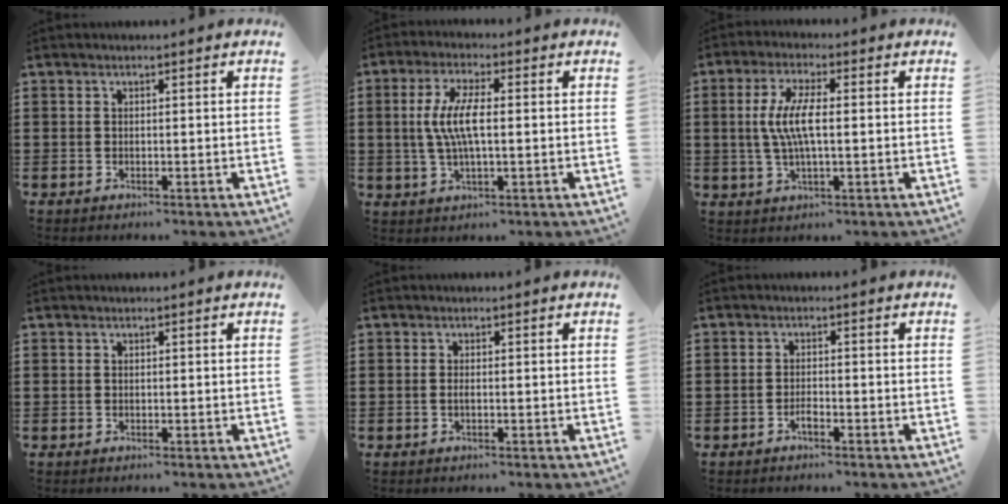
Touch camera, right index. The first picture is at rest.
{"total": 7.1, "force": [0.1, 2.2, 6.7], "torque": [-0.150, -0.005, -0.009]}
{"total": 6.8, "force": [0.0, 1.9, 6.5], "torque": [-0.140, -0.003, -0.008]}
{"total": 0.0}
{"total": 0.7, "force": [-0.2, 0.1, 0.7], "torque": [-0.013, -0.003, -0.003]}
{"total": 1.5, "force": [-1.1, 0.4, 1.0], "torque": [-0.021, -0.003, -0.018]}